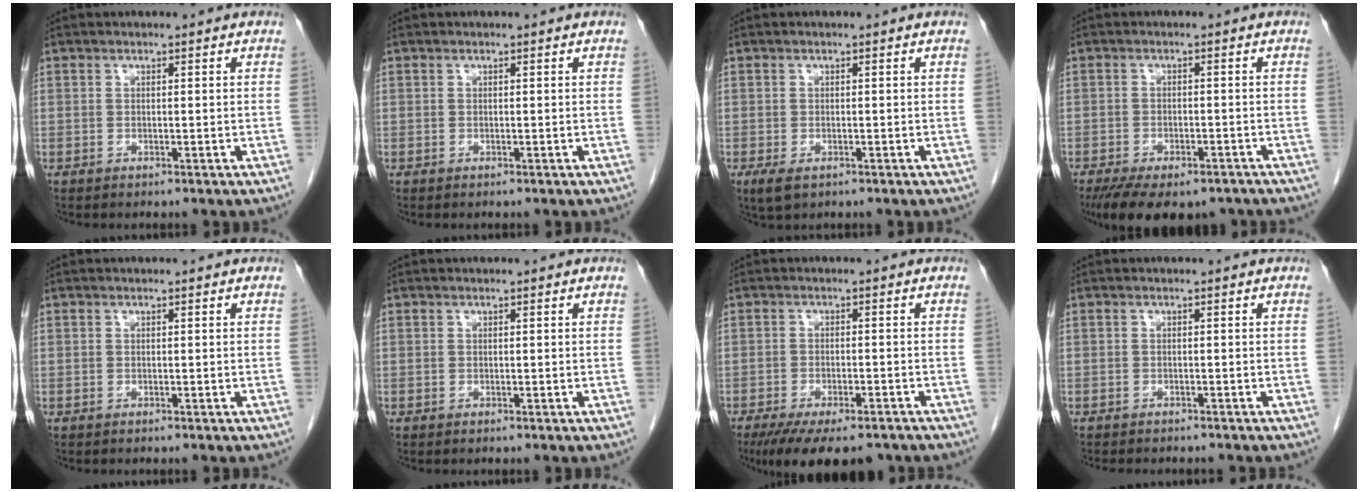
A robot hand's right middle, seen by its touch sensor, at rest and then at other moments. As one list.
[{"total": 0.0}, {"total": 2.7, "force": [-1.4, 1.3, 1.9], "torque": [-0.041, -0.007, -0.016]}, {"total": 13.0, "force": [-9.5, 5.6, 6.8], "torque": [-0.124, -0.011, -0.131]}, {"total": 0.0}, {"total": 0.0}, {"total": 13.3, "force": [-10.6, 4.0, 7.1], "torque": [-0.122, -0.018, -0.149]}, {"total": 5.7, "force": [-5.1, 1.6, 2.2], "torque": [-0.027, -0.004, -0.064]}]